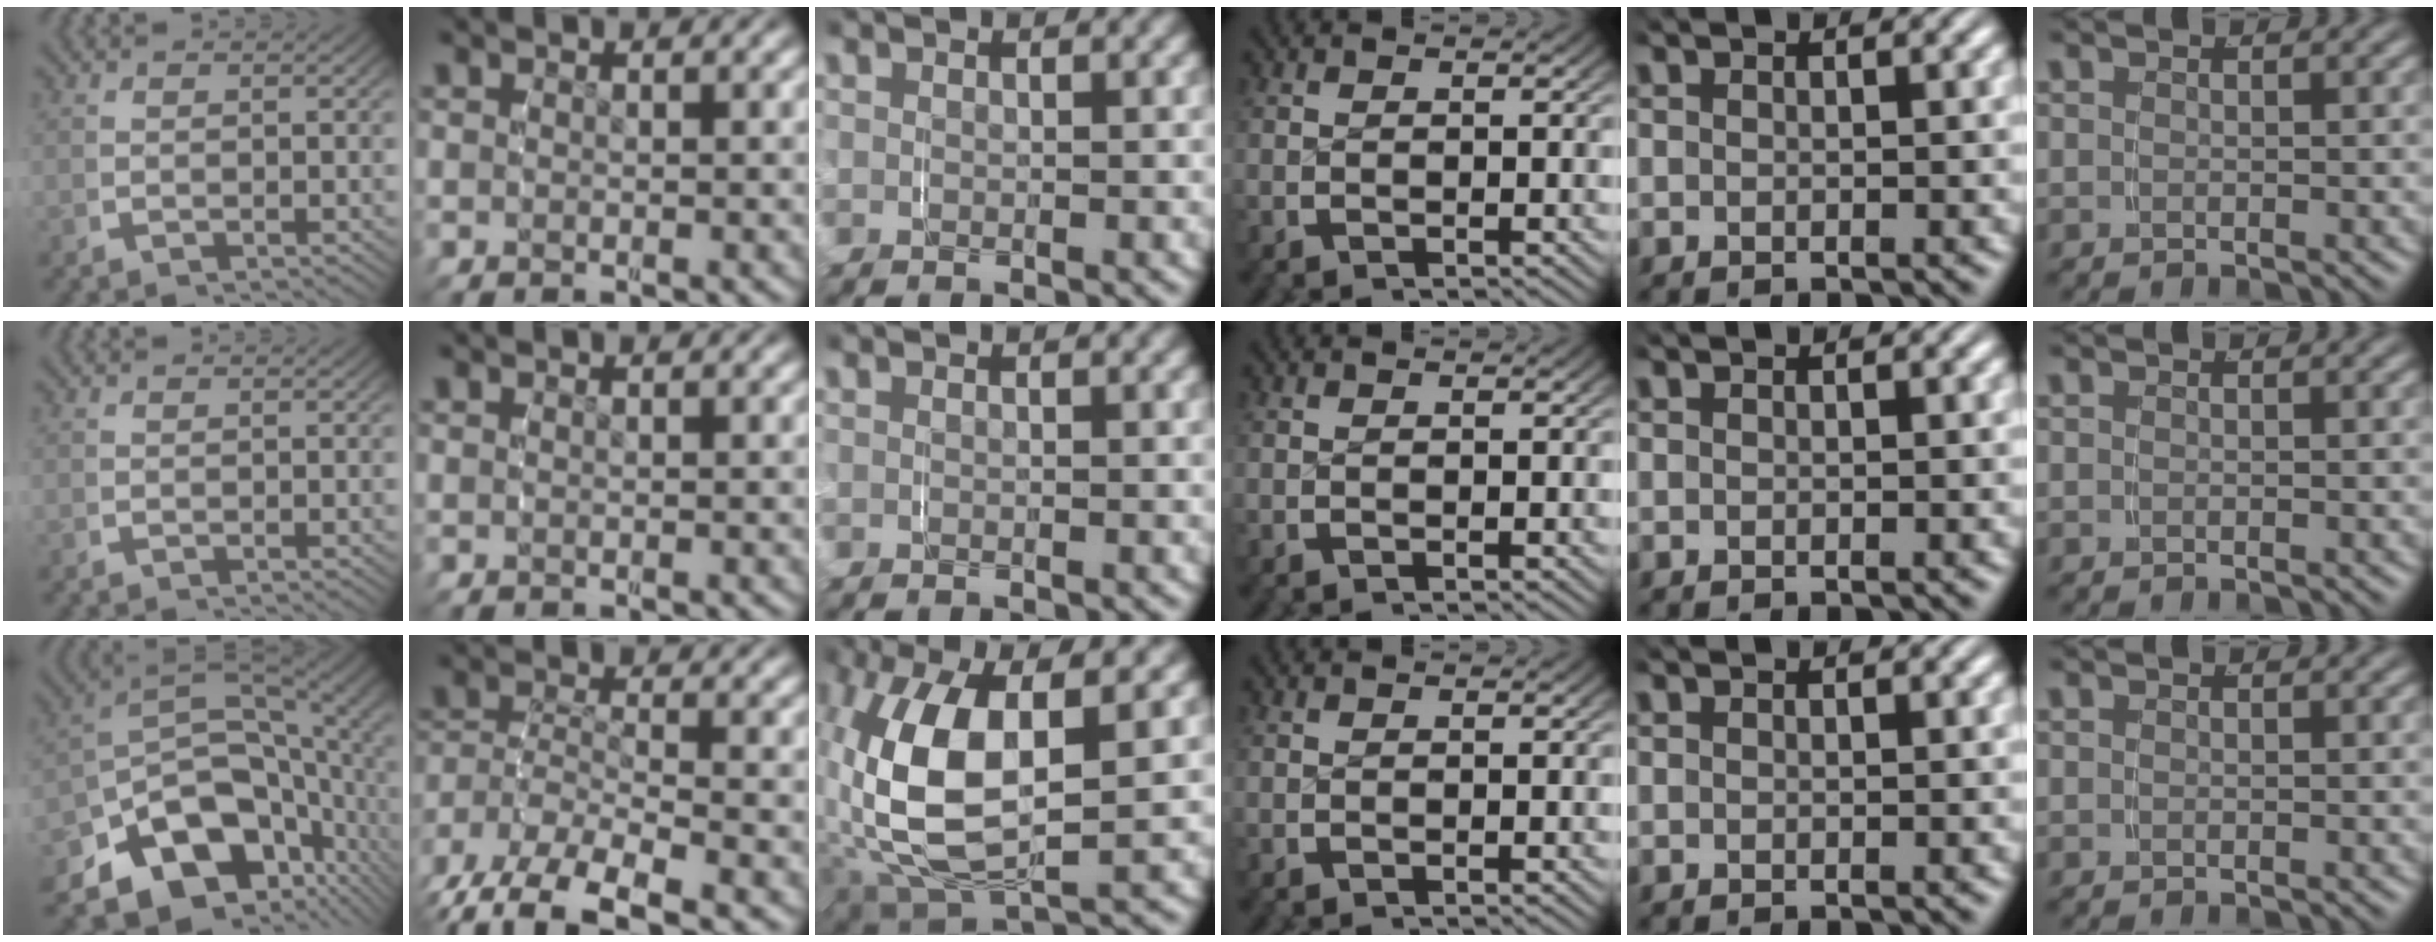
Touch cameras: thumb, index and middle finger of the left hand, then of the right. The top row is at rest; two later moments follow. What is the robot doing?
{"motion": "grasp_and_lifting", "object": "shorts"}